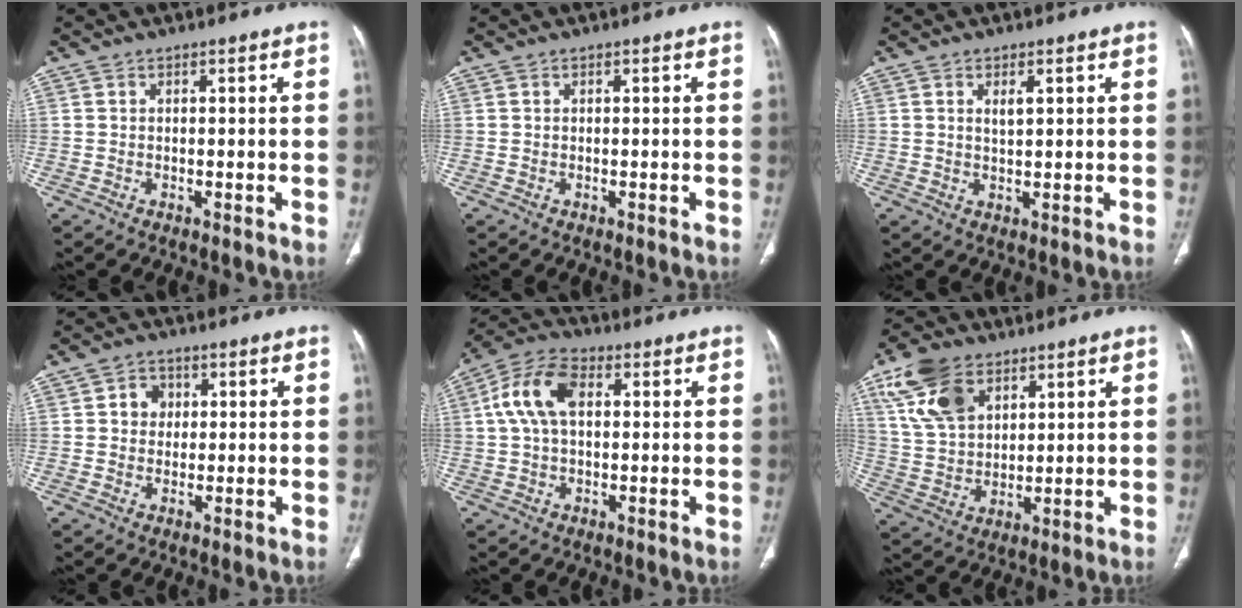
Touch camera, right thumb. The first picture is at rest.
{"total": 0.0}
{"total": 2.5, "force": [1.0, 1.0, 2.1], "torque": [-0.035, -0.006, 0.019]}
{"total": 3.9, "force": [0.8, 3.5, 1.7], "torque": [-0.004, 0.004, 0.009]}
{"total": 10.3, "force": [2.0, 6.2, 7.9], "torque": [-0.160, 0.026, 0.033]}
{"total": 12.8, "force": [6.6, 7.9, 7.6], "torque": [-0.133, -0.016, 0.137]}